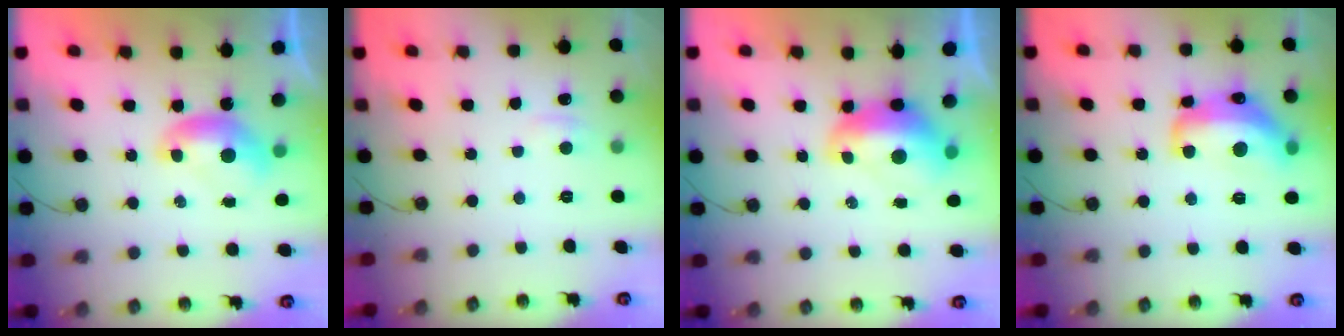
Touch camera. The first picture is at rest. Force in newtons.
{"total": 2.3, "press": 2.2, "slide": 0.5}
{"total": 3.2, "press": 3.0, "slide": 0.8}
{"total": 10.7, "press": 10.7, "slide": 1.0}